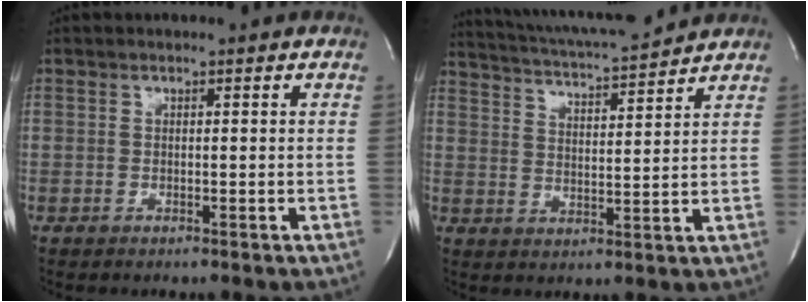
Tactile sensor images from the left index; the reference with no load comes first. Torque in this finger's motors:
{"motor_torque": [0.69, -0.84, 0.44, 0.08]}